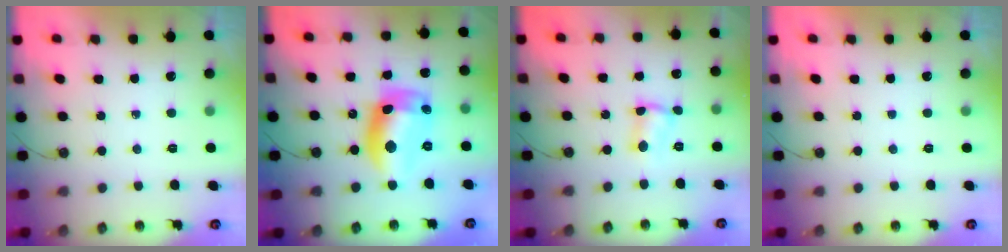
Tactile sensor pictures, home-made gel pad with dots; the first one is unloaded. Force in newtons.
{"total": 17.3, "press": 16.6, "slide": 4.7}
{"total": 3.3, "press": 3.2, "slide": 0.3}
{"total": 0.0}